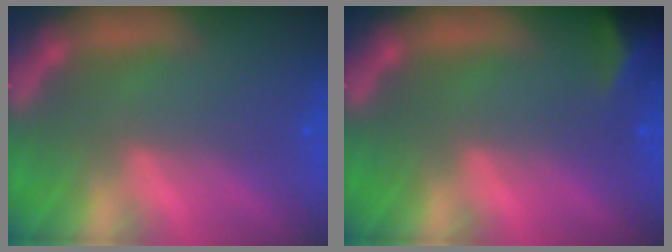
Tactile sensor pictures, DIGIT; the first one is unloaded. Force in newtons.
{"total": 3.5}